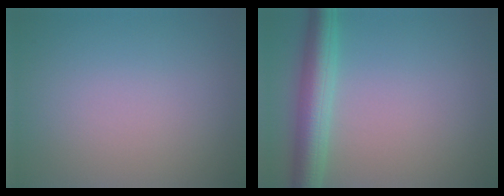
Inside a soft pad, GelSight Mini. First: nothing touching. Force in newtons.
{"total": 5.2, "press": 5.2, "slide": 0.2}